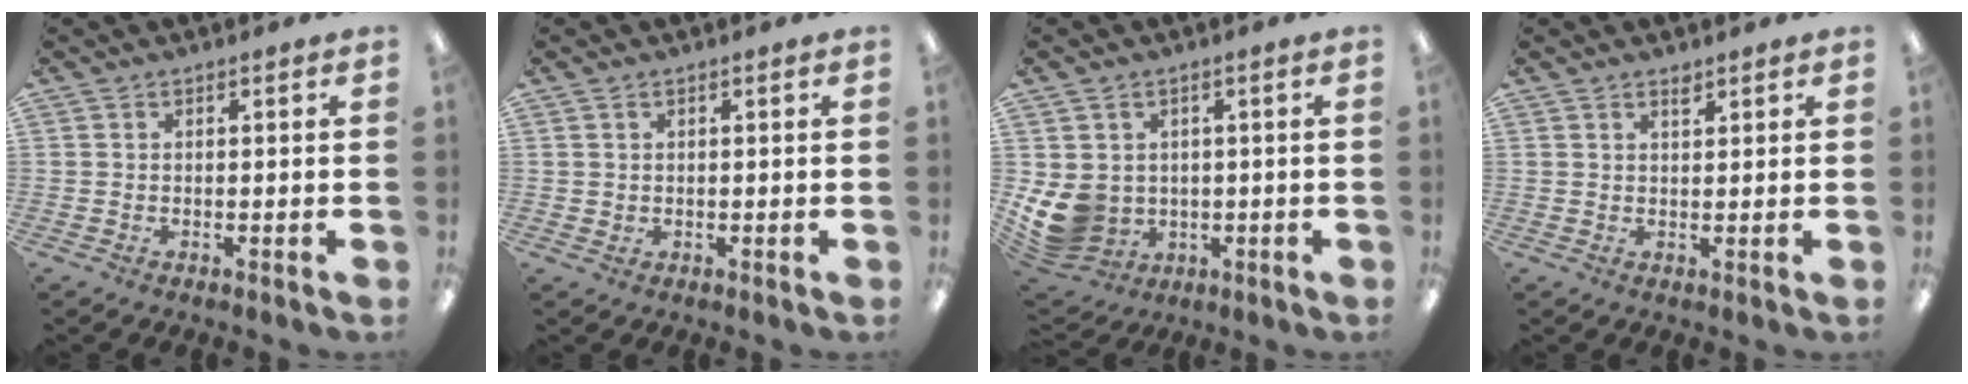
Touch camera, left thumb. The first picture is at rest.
{"total": 1.1, "force": [0.6, 0.8, 0.3], "torque": [0.002, 0.001, 0.009]}
{"total": 9.1, "force": [-0.2, 8.2, 4.0], "torque": [-0.111, -0.004, 0.008]}
{"total": 1.5, "force": [1.3, 0.4, 0.5], "torque": [-0.005, -0.005, 0.023]}